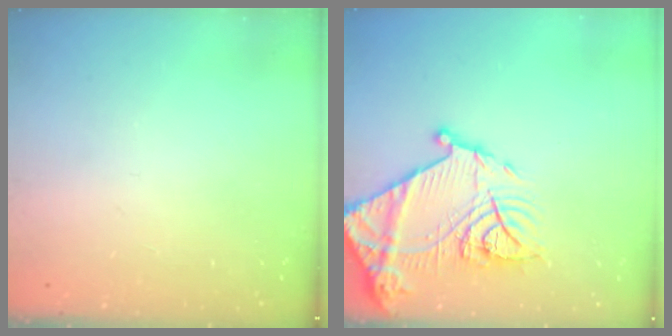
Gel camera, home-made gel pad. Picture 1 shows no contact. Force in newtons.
{"total": 20.6, "press": 20.5, "slide": 1.8}